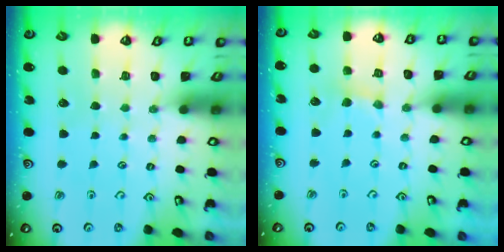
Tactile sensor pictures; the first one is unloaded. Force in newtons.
{"total": 1.9, "press": 1.9, "slide": 0.3}